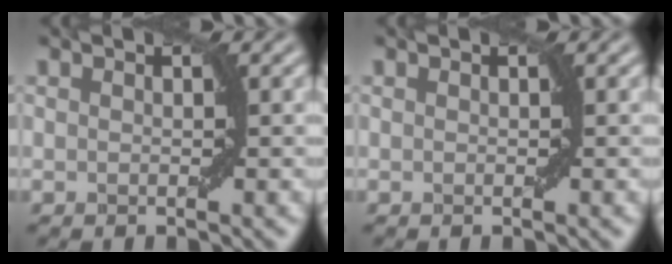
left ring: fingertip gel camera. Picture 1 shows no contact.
{"total": 0.0}